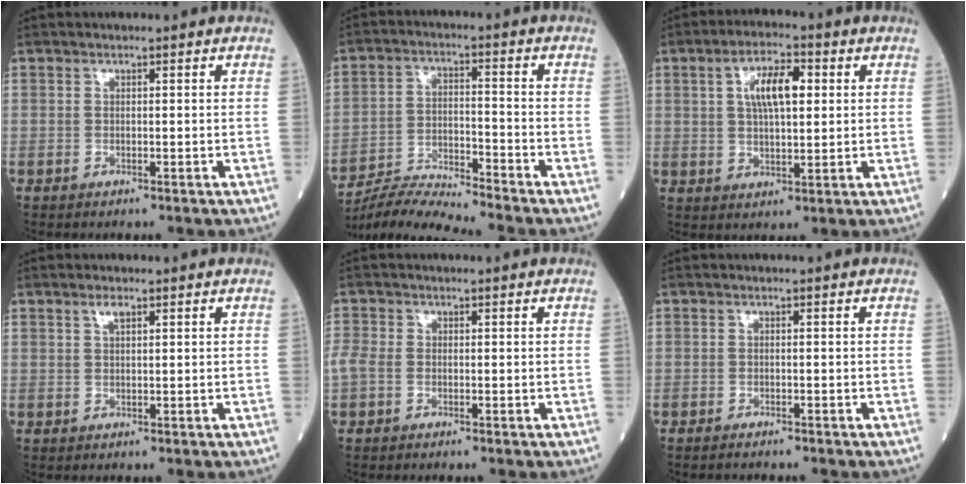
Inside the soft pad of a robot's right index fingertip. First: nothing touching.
{"total": 8.2, "force": [-7.9, -2.0, 0.8], "torque": [-0.022, -0.003, -0.150]}
{"total": 7.6, "force": [2.1, 2.6, 6.8], "torque": [-0.125, 0.013, 0.036]}
{"total": 1.4, "force": [0.9, 0.4, 0.9], "torque": [-0.019, 0.008, 0.020]}
{"total": 2.7, "force": [-0.7, 1.8, 1.9], "torque": [-0.059, 0.003, -0.014]}
{"total": 1.2, "force": [-1.2, 0.2, 0.1], "torque": [-0.005, -0.001, -0.019]}